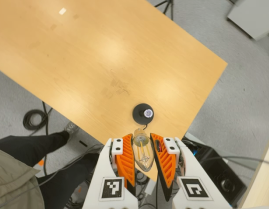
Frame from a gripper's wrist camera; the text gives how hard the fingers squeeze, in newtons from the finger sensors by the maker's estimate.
{"total": 20.4, "left": 21.5, "right": 19.3}